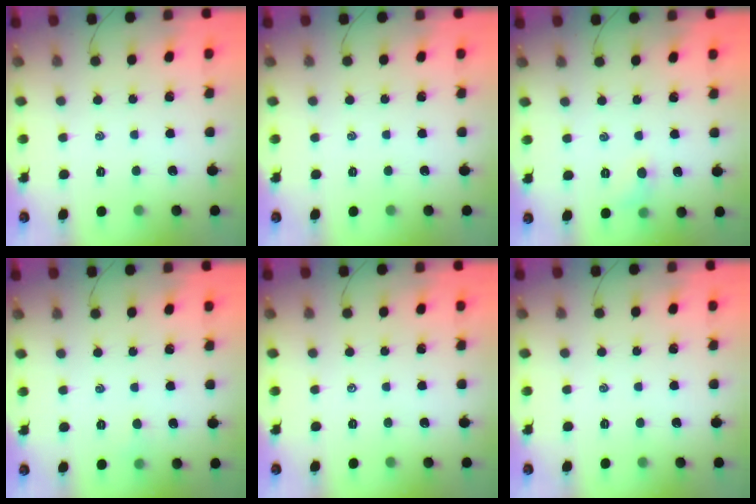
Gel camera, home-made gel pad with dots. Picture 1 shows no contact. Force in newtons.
{"total": 0.0}
{"total": 5.2, "press": 4.9, "slide": 1.7}
{"total": 2.4, "press": 2.3, "slide": 0.7}
{"total": 0.0}
{"total": 0.0}